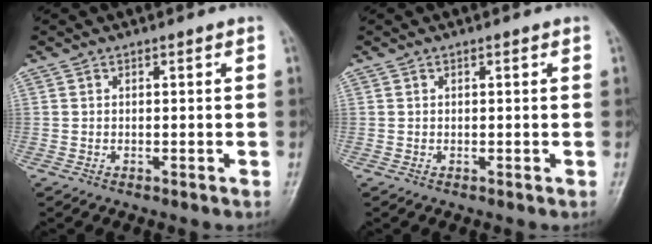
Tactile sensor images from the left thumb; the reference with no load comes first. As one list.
[{"total": 0.0}]